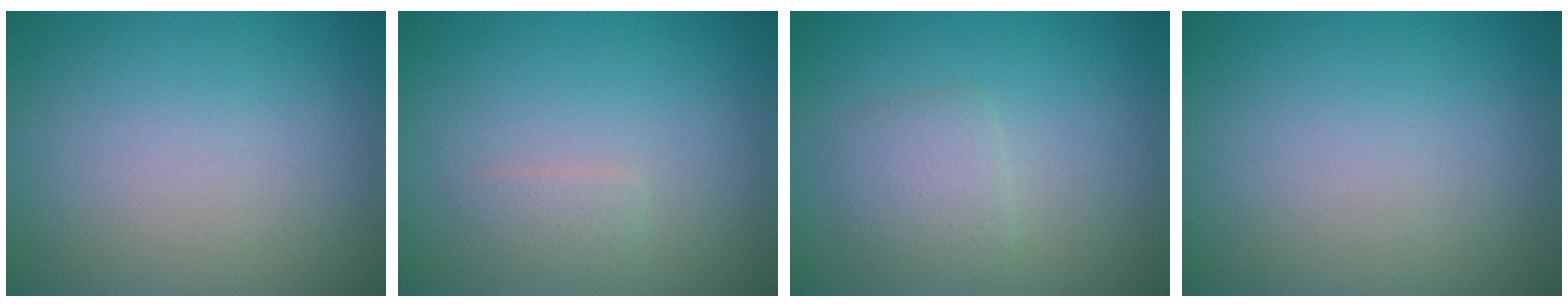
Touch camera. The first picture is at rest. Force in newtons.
{"total": 1.0, "press": 1.0, "slide": 0.0}
{"total": 2.3, "press": 2.3, "slide": 0.0}
{"total": 0.0}